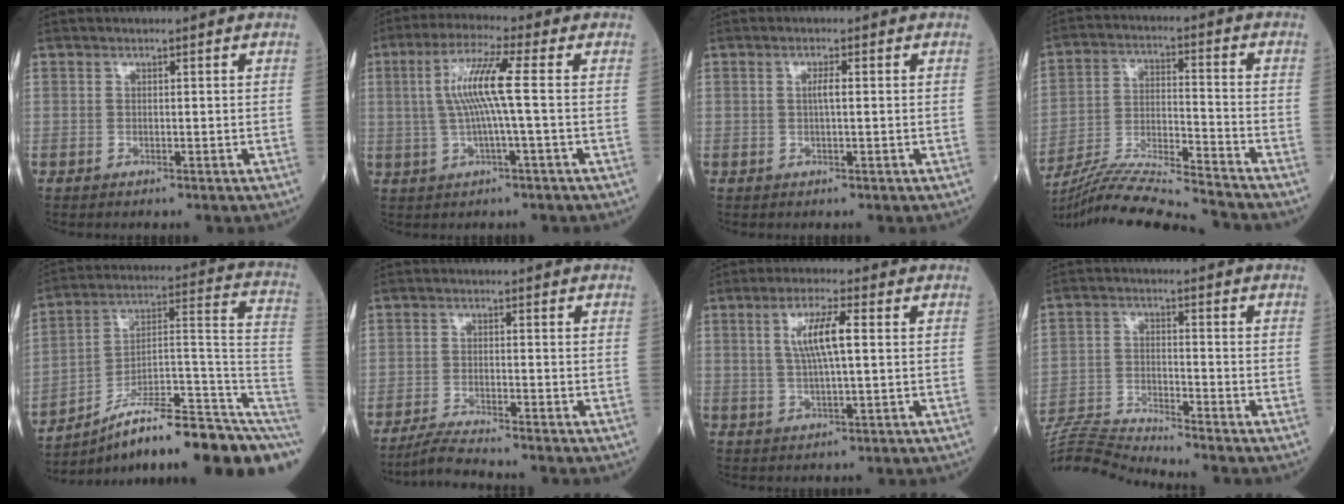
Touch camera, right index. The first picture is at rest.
{"total": 8.1, "force": [0.6, -0.3, 8.1], "torque": [-0.165, 0.014, 0.010]}
{"total": 1.5, "force": [0.1, 0.1, 1.5], "torque": [-0.029, 0.003, 0.000]}
{"total": 17.6, "force": [-16.6, -1.3, 5.9], "torque": [-0.119, -0.014, -0.285]}
{"total": 21.1, "force": [-13.4, 4.2, 15.7], "torque": [-0.145, 0.059, -0.201]}
{"total": 4.7, "force": [-4.4, -0.9, 1.5], "torque": [-0.032, -0.020, -0.083]}
{"total": 6.5, "force": [1.4, 0.8, 6.4], "torque": [-0.123, 0.007, 0.027]}
{"total": 9.4, "force": [-9.1, -2.3, 0.6], "torque": [-0.015, -0.002, -0.175]}